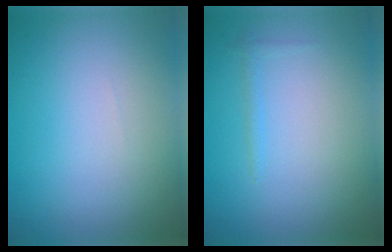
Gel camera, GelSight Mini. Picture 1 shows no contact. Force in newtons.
{"total": 0.6, "press": 0.6, "slide": 0.1}